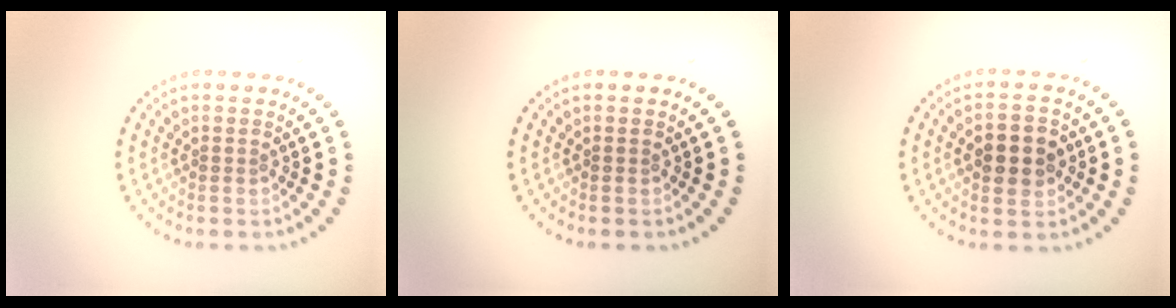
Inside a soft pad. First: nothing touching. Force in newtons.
{"total": 0.0}
{"total": 3.5, "press": 3.5, "slide": 0.3}